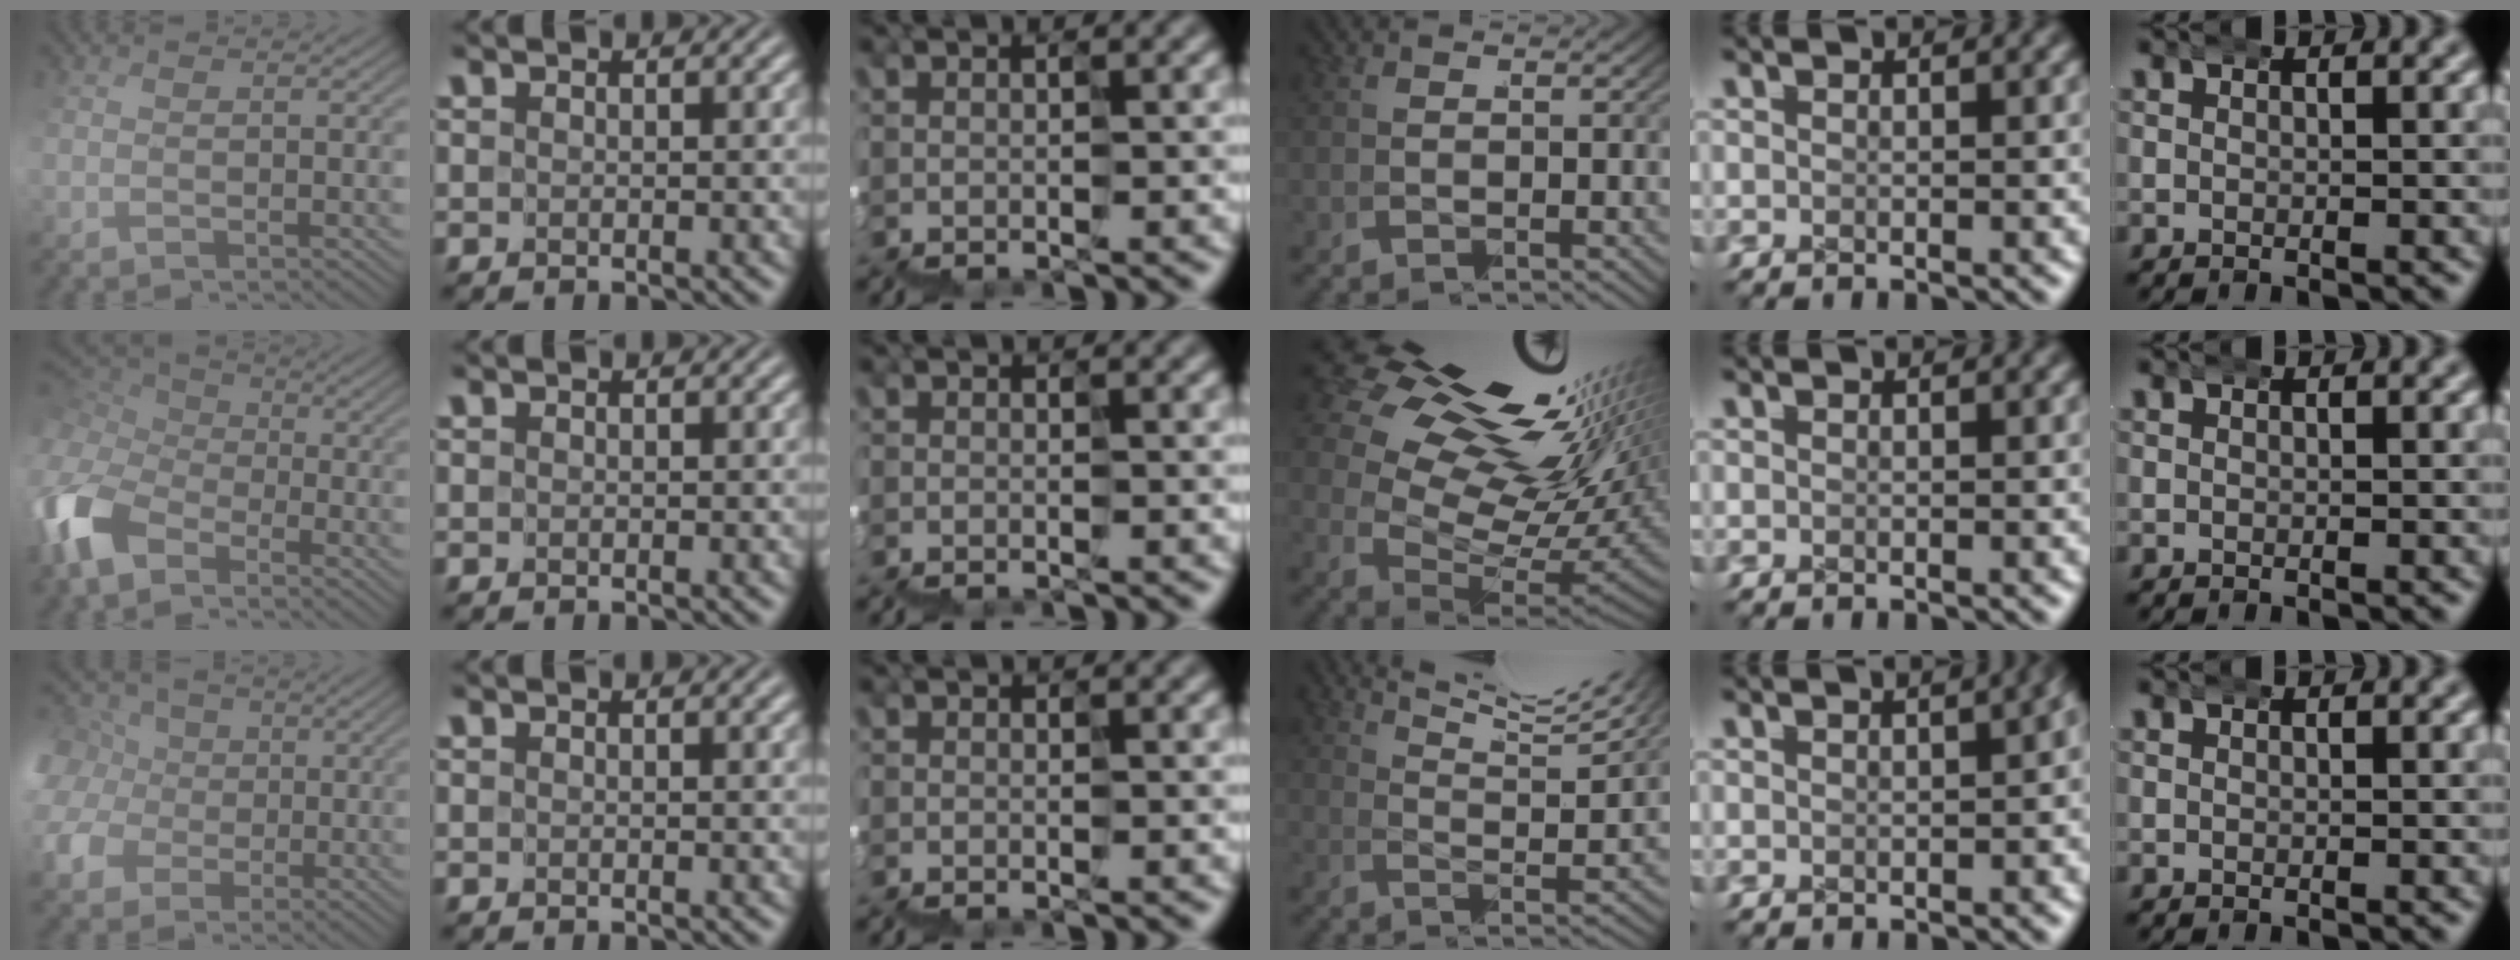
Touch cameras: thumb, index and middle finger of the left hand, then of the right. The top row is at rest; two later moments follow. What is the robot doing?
{"motion": "wrap", "object": "ethernet cable"}